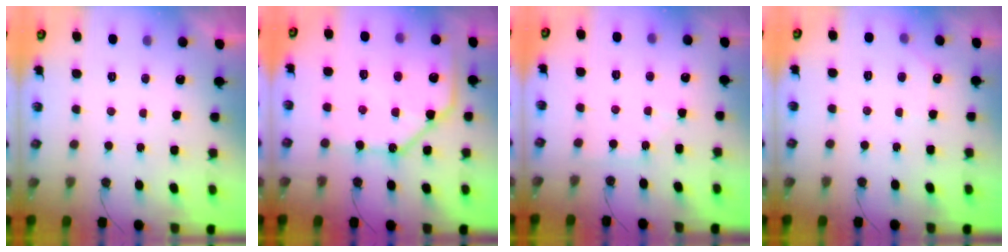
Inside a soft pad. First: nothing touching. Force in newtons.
{"total": 16.0, "press": 15.9, "slide": 1.8}
{"total": 5.1, "press": 5.0, "slide": 0.8}
{"total": 4.1, "press": 4.1, "slide": 0.5}